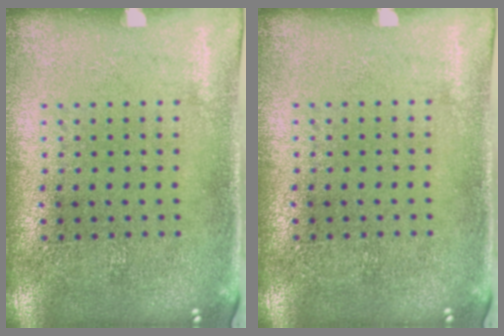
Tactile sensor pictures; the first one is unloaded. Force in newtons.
{"total": 0.0}